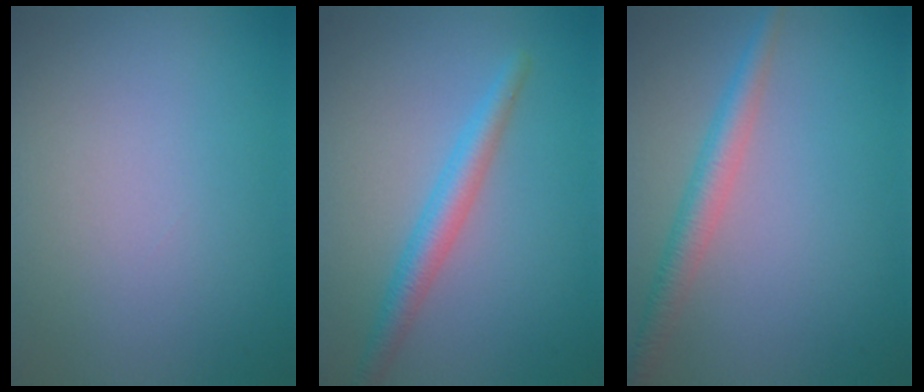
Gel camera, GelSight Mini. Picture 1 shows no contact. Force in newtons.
{"total": 2.9, "press": 2.9, "slide": 0.1}
{"total": 2.8, "press": 2.8, "slide": 0.1}